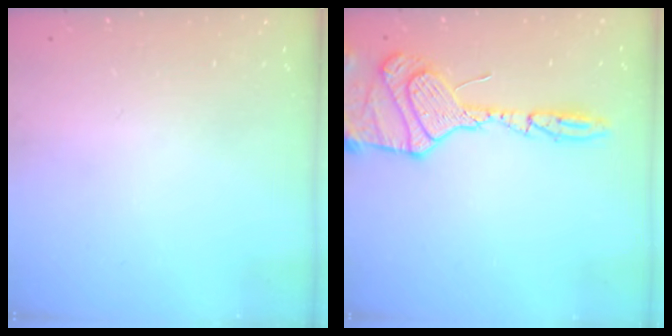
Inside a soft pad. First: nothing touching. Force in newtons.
{"total": 18.6, "press": 18.4, "slide": 3.1}